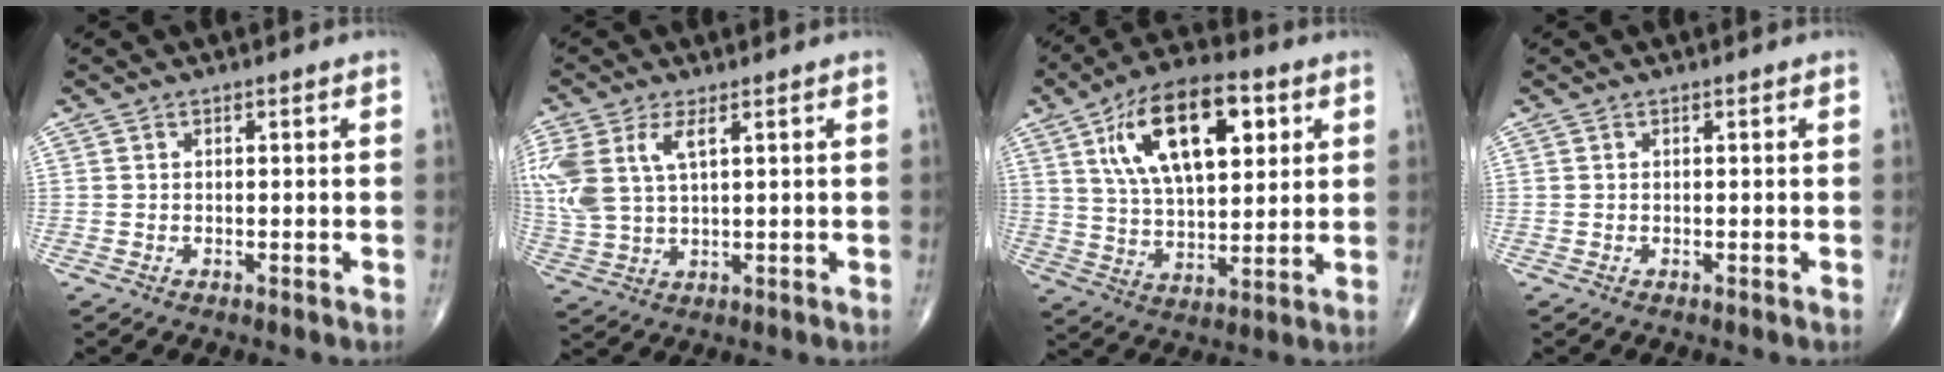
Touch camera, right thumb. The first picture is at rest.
{"total": 11.8, "force": [4.1, 6.1, 9.3], "torque": [-0.231, 0.003, 0.091]}
{"total": 19.6, "force": [7.1, 9.3, 15.7], "torque": [-0.235, -0.010, 0.121]}
{"total": 0.0}